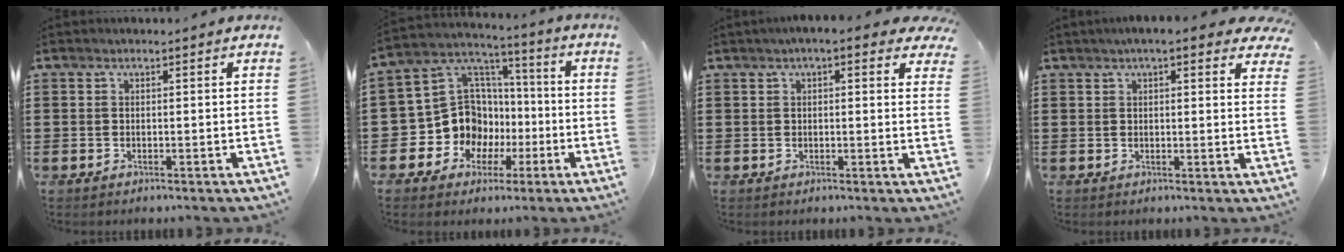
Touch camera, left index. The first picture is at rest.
{"total": 12.1, "force": [-2.5, 11.0, 4.6], "torque": [-0.144, 0.000, -0.037]}
{"total": 2.7, "force": [2.0, 0.4, 1.8], "torque": [-0.043, 0.002, 0.035]}
{"total": 3.8, "force": [3.0, 0.5, 2.3], "torque": [-0.047, -0.001, 0.052]}